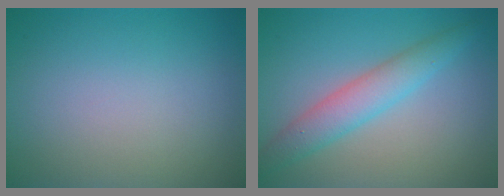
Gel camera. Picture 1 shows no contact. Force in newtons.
{"total": 3.6, "press": 3.6, "slide": 0.0}